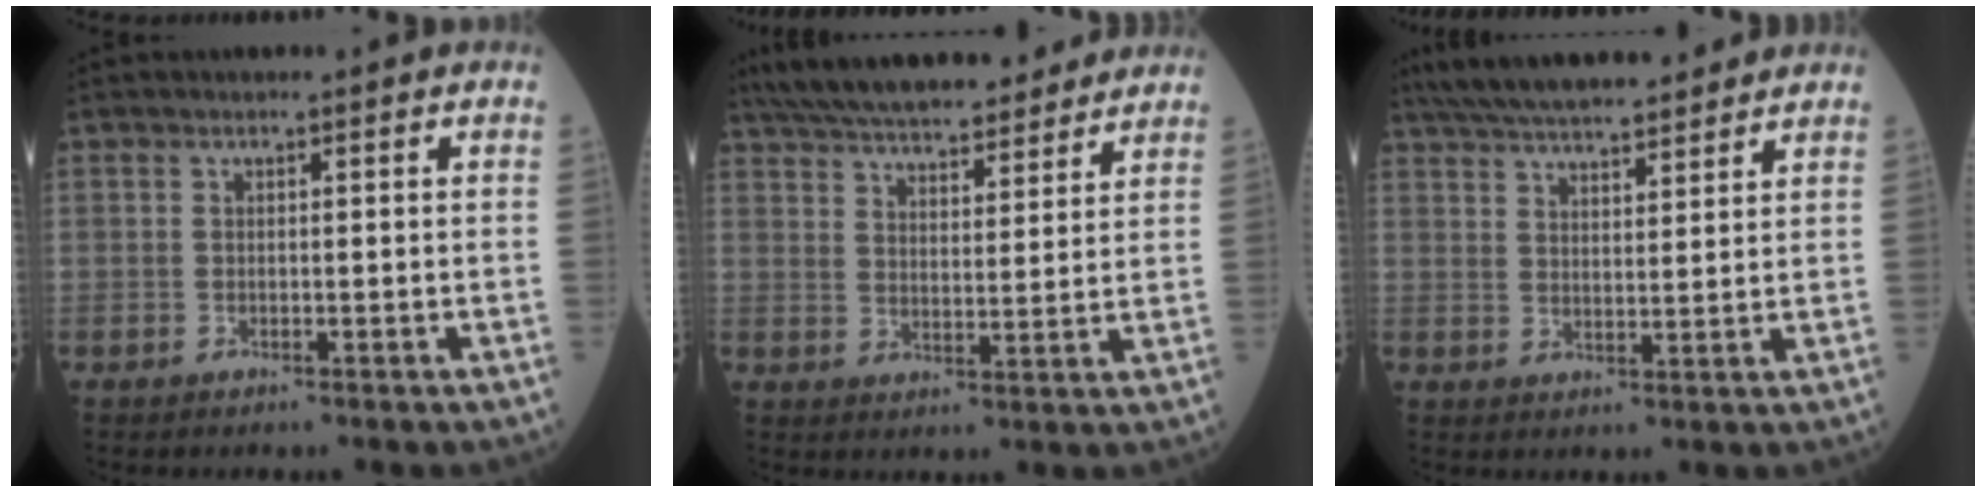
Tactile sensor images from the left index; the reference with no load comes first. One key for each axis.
{"total": 19.5, "fx": 17.1, "fy": 4.3, "fz": 8.5, "tx": -0.142, "ty": 0.036, "tz": 0.252}
{"total": 14.4, "fx": 12.6, "fy": 2.7, "fz": 6.4, "tx": -0.109, "ty": 0.032, "tz": 0.196}